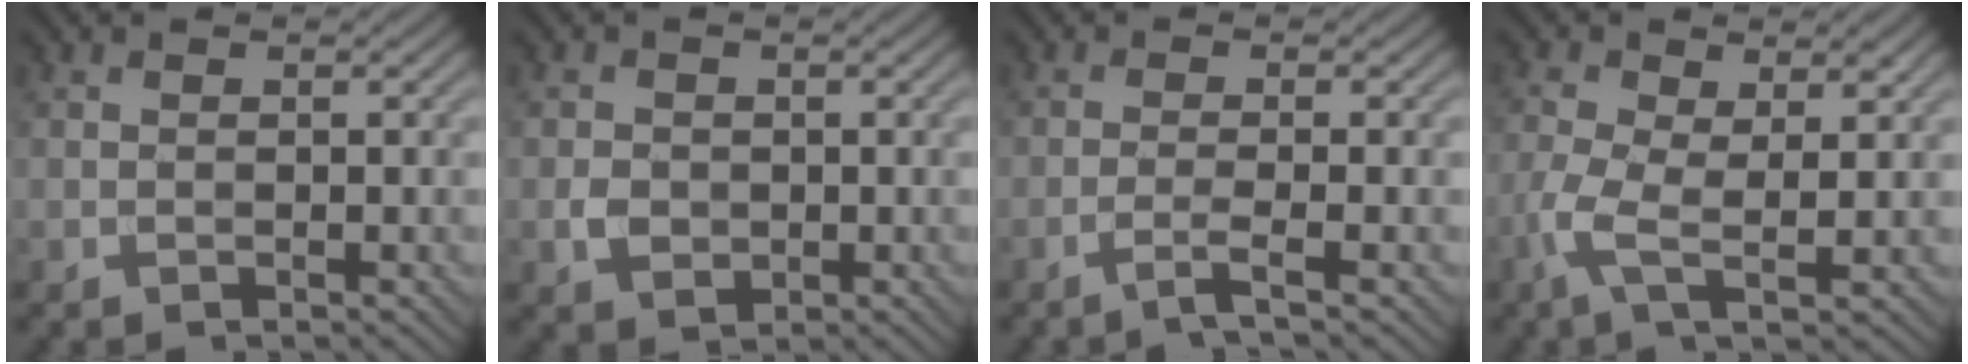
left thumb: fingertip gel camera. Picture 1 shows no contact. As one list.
[{"total": 2.3, "force": [-0.4, 2.0, 1.2], "torque": [-0.024, -0.006, -0.009]}, {"total": 2.4, "force": [-1.2, 0.1, 2.0], "torque": [-0.028, 0.009, -0.042]}, {"total": 5.1, "force": [-0.6, 1.9, 4.6], "torque": [-0.118, -0.003, -0.016]}]